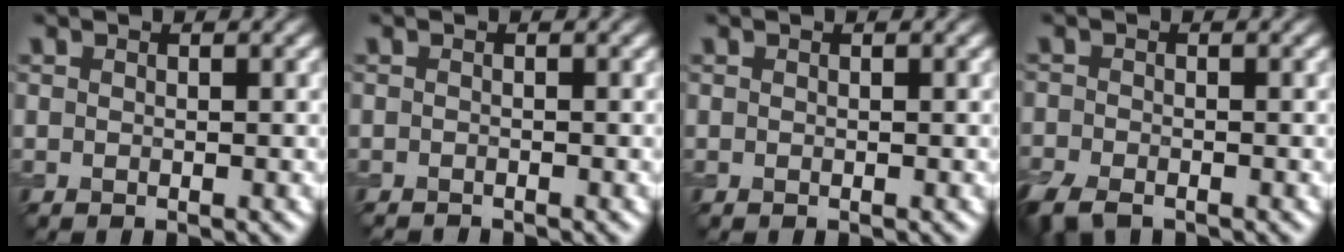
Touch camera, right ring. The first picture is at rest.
{"total": 1.1, "force": [-1.1, 0.1, 0.1], "torque": [0.001, -0.006, -0.020]}
{"total": 0.0}
{"total": 4.1, "force": [-3.0, 1.9, 2.0], "torque": [-0.043, -0.013, -0.063]}